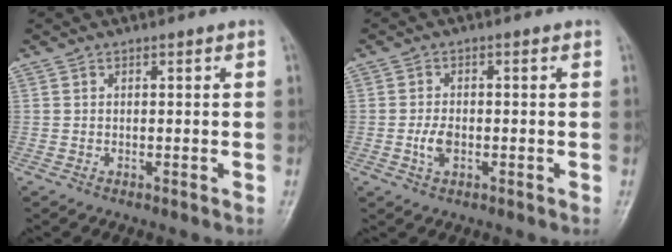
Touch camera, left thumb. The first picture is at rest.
{"total": 3.1, "force": [-0.8, 1.8, 2.4], "torque": [-0.047, 0.003, -0.016]}